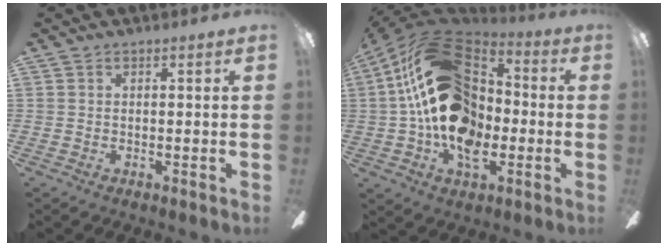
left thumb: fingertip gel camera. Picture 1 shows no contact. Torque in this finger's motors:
{"motor_torque": [2.31, 2.70, 2.77, 0.00, 0.63]}